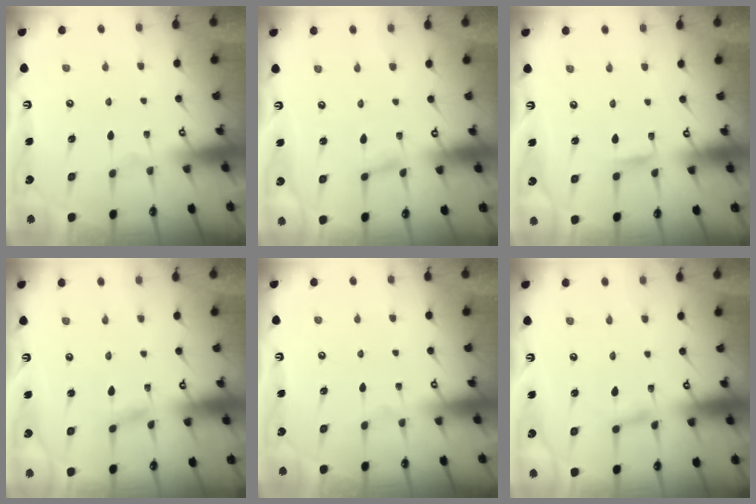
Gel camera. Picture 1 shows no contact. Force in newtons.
{"total": 1.1, "press": 1.1, "slide": 0.1}
{"total": 1.3, "press": 1.3, "slide": 0.2}
{"total": 2.3, "press": 2.3, "slide": 0.2}
{"total": 0.0}
{"total": 2.7, "press": 2.7, "slide": 0.2}